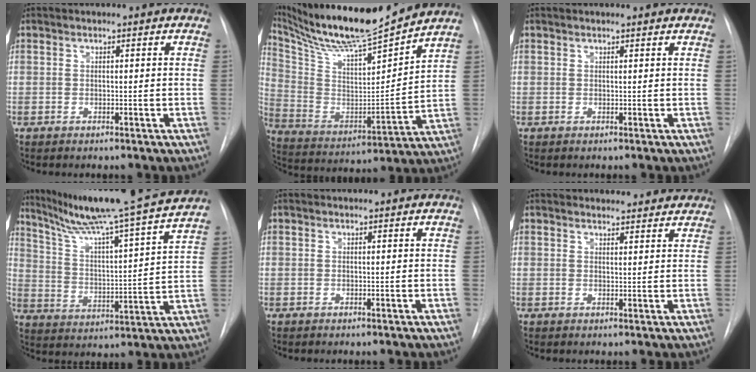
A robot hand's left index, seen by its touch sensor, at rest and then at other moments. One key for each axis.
{"total": 19.7, "fx": 18.0, "fy": 0.7, "fz": 8.0, "tx": -0.161, "ty": -0.020, "tz": 0.308}
{"total": 2.1, "fx": 2.0, "fy": 0.2, "fz": 0.5, "tx": -0.012, "ty": 0.013, "tz": 0.019}
{"total": 21.8, "fx": 19.0, "fy": -1.8, "fz": 10.6, "tx": -0.178, "ty": -0.034, "tz": 0.280}
{"total": 0.0}
{"total": 6.6, "fx": 6.2, "fy": 1.8, "fz": 1.0, "tx": -0.001, "ty": 0.012, "tz": 0.061}